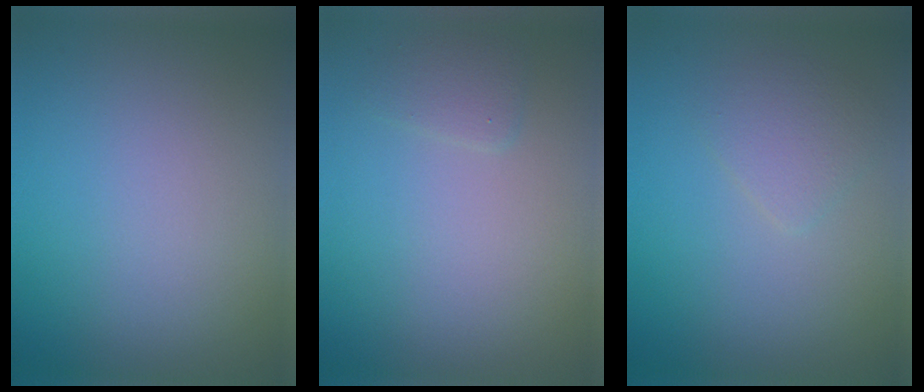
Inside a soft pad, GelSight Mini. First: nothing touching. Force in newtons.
{"total": 1.1, "press": 1.1, "slide": 0.2}
{"total": 1.9, "press": 1.9, "slide": 0.1}